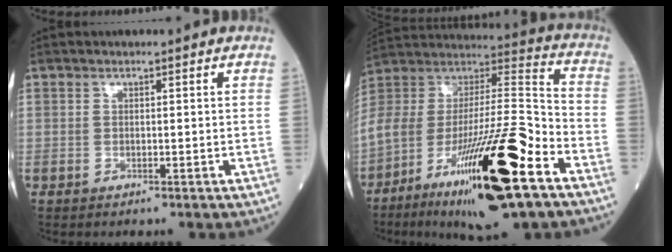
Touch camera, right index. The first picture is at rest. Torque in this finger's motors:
{"motor_torque": [2.14, 0.00, 1.05, 0.21]}